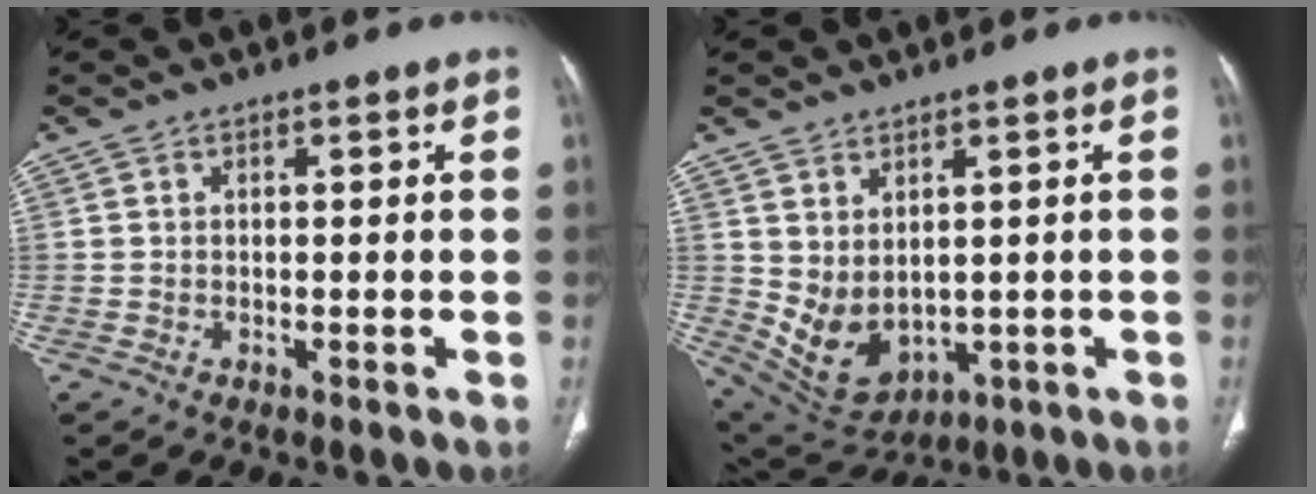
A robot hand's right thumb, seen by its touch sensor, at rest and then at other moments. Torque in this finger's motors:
{"motor_torque": [-0.73, 0.67, 0.51, 0.78, 0.13]}